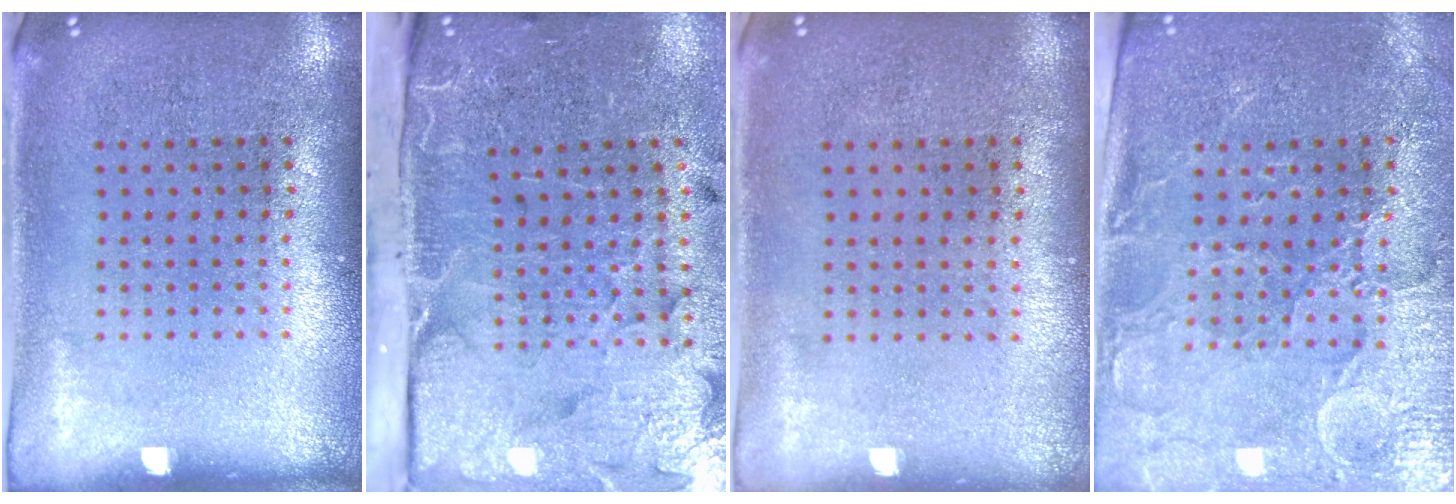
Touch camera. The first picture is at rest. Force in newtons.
{"total": 5.2, "press": 4.0, "slide": 3.3}
{"total": 0.0}
{"total": 3.5, "press": 3.3, "slide": 1.1}